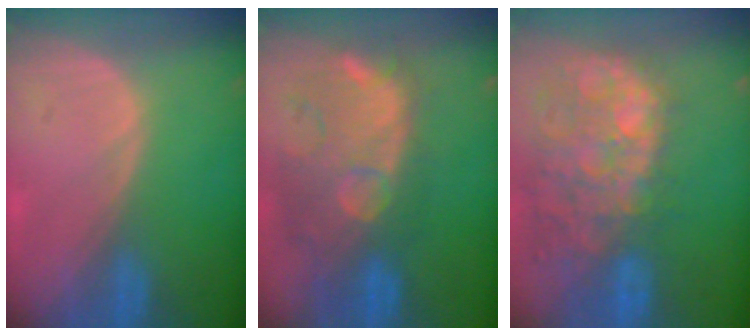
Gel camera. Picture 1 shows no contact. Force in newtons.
{"total": 12.5, "press": 11.2, "slide": 5.4}
{"total": 14.1, "press": 11.6, "slide": 8.1}